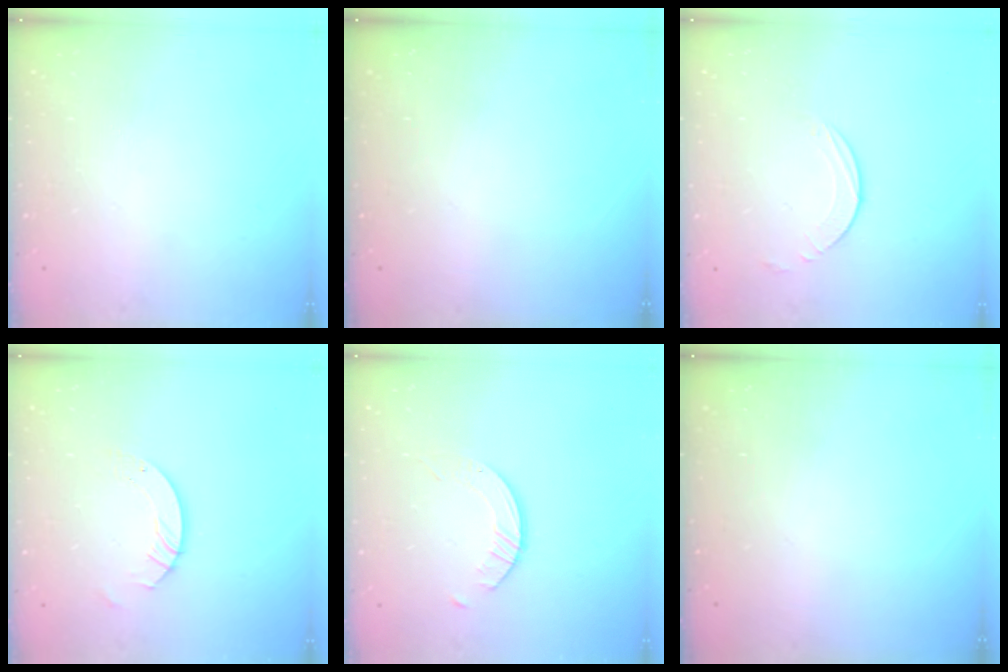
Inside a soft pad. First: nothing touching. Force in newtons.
{"total": 0.0}
{"total": 3.2, "press": 3.2, "slide": 0.3}
{"total": 6.2, "press": 6.2, "slide": 0.6}
{"total": 3.0, "press": 3.0, "slide": 0.2}
{"total": 0.0}